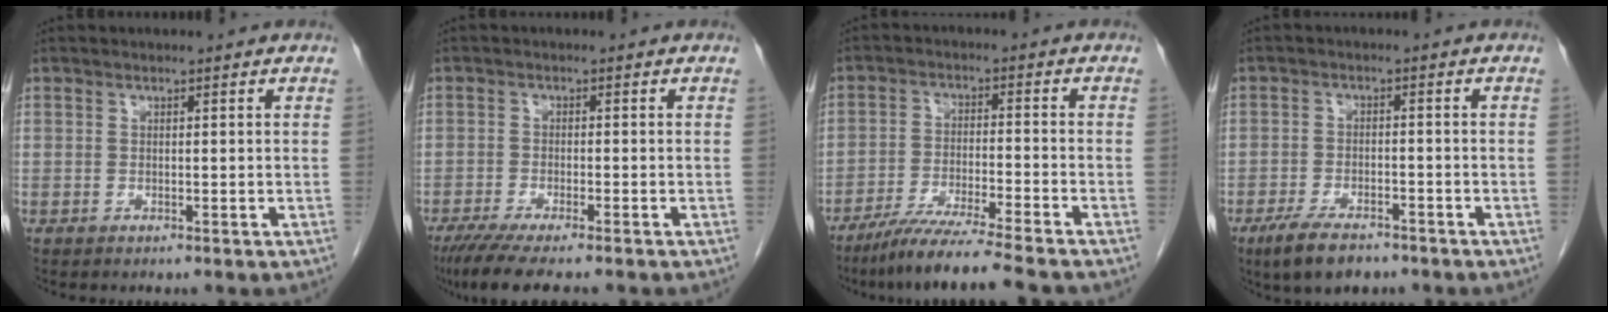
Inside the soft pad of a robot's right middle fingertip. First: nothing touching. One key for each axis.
{"total": 8.4, "fx": -6.7, "fy": 1.1, "fz": 4.9, "tx": -0.077, "ty": -0.018, "tz": -0.107}
{"total": 10.3, "fx": -8.7, "fy": -1.0, "fz": 5.4, "tx": -0.083, "ty": -0.030, "tz": -0.148}
{"total": 7.0, "fx": -5.1, "fy": 2.7, "fz": 4.0, "tx": -0.076, "ty": -0.007, "tz": -0.083}